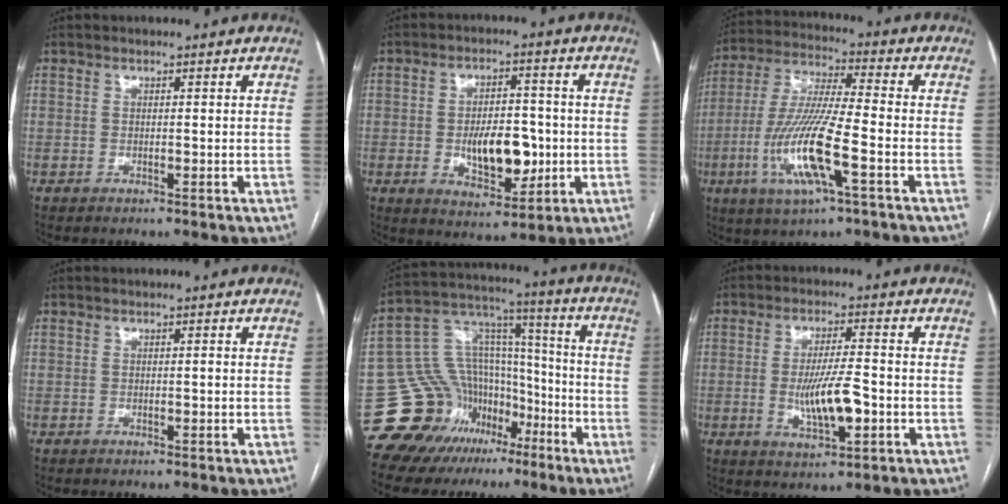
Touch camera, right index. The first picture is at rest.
{"total": 9.2, "force": [-1.3, 4.5, 8.0], "torque": [-0.130, 0.004, -0.011]}
{"total": 14.3, "force": [-4.7, 1.2, 13.5], "torque": [-0.282, -0.011, -0.089]}
{"total": 0.0}
{"total": 17.3, "force": [-9.1, 13.7, 5.4], "torque": [-0.087, 0.103, -0.138]}
{"total": 7.9, "force": [-1.6, 1.5, 7.6], "torque": [-0.139, -0.006, -0.027]}